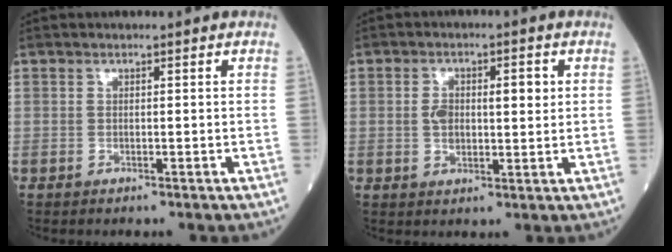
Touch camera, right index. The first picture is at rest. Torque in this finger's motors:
{"motor_torque": [0.11, -0.01, 0.07, 0.03]}